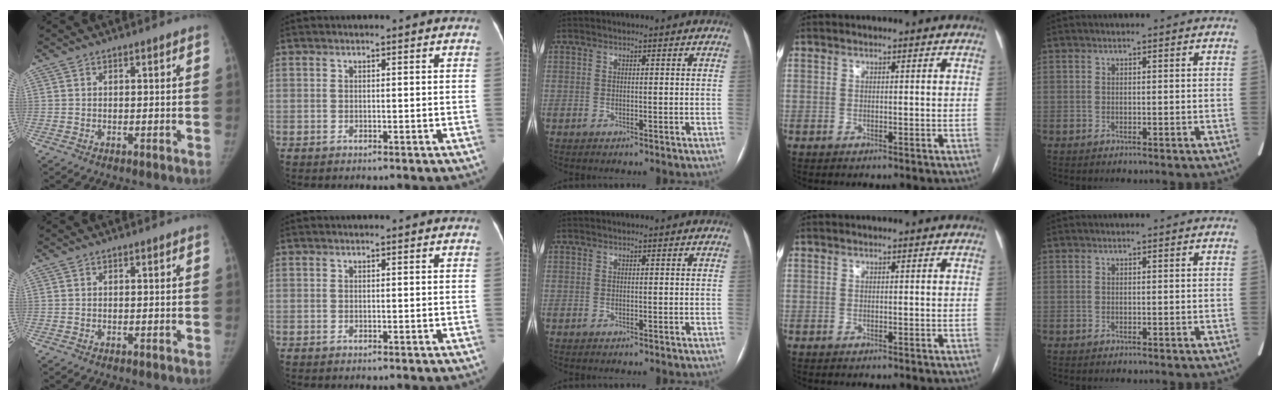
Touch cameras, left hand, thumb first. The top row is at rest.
{}